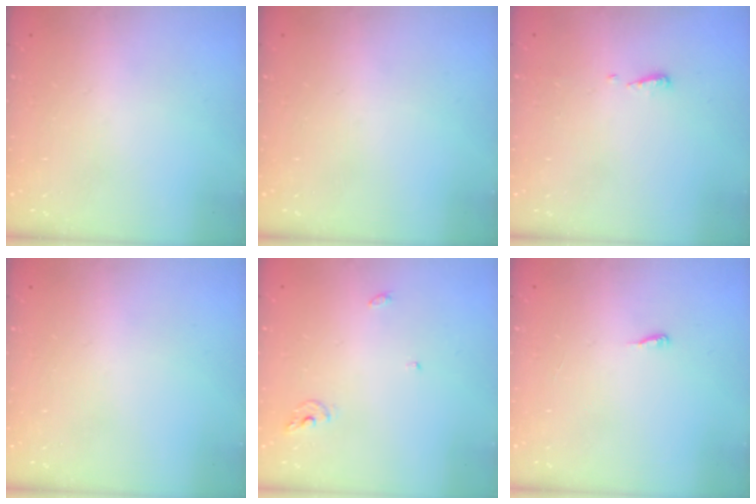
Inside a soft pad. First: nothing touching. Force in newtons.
{"total": 0.0}
{"total": 4.3, "press": 4.2, "slide": 0.4}
{"total": 0.0}
{"total": 4.9, "press": 4.9, "slide": 0.4}
{"total": 4.1, "press": 4.0, "slide": 0.5}